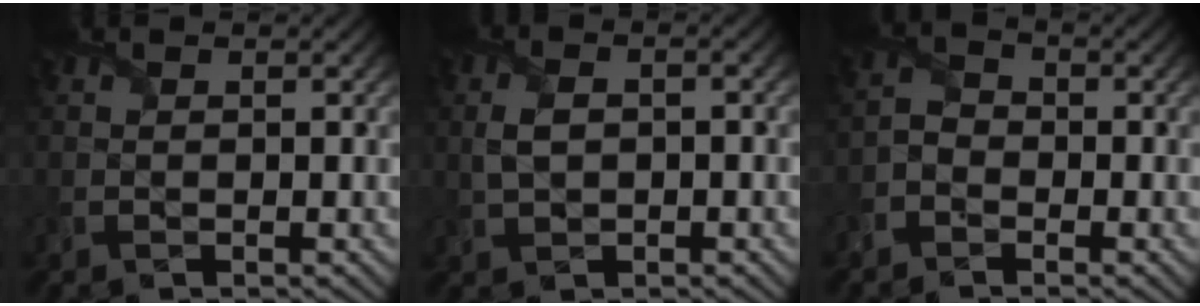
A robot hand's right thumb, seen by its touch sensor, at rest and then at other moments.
{"total": 3.6, "force": [0.0, 2.1, 3.0], "torque": [-0.072, 0.002, 0.001]}
{"total": 2.4, "force": [-1.6, 1.5, 0.9], "torque": [-0.020, 0.002, -0.045]}